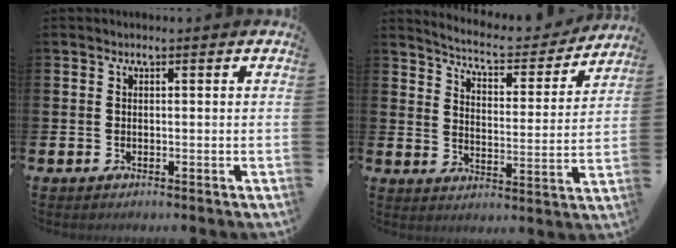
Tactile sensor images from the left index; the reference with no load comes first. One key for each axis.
{"total": 5.9, "fx": 5.7, "fy": 1.0, "fz": 1.4, "tx": -0.051, "ty": -0.047, "tz": 0.091}